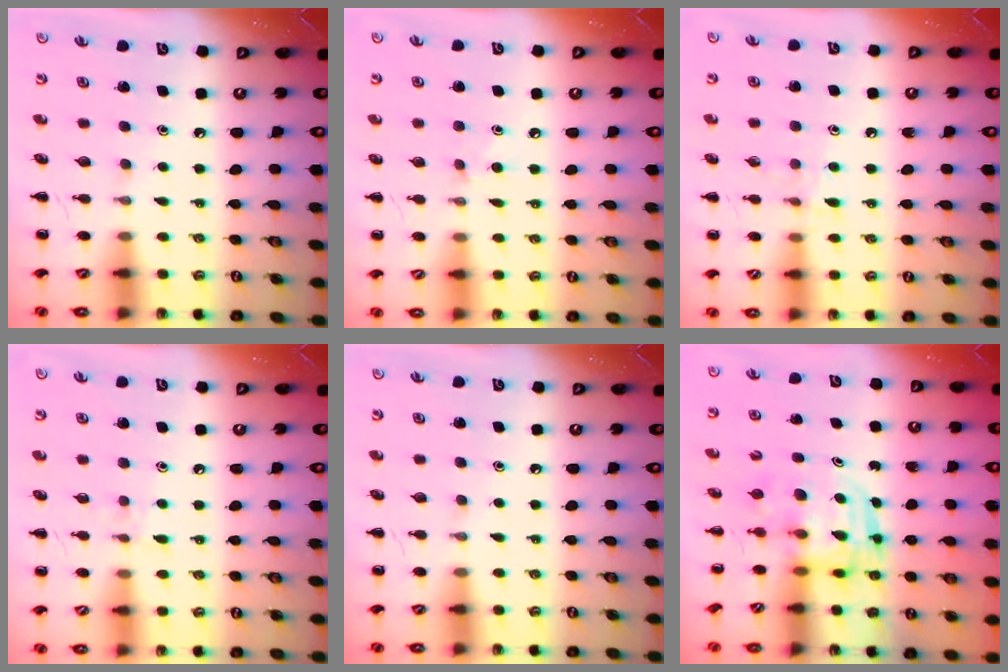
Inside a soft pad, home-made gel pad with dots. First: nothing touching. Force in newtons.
{"total": 3.6, "press": 3.4, "slide": 1.1}
{"total": 7.4, "press": 7.2, "slide": 1.5}
{"total": 3.9, "press": 3.7, "slide": 1.3}
{"total": 0.0}
{"total": 3.1, "press": 3.1, "slide": 0.3}